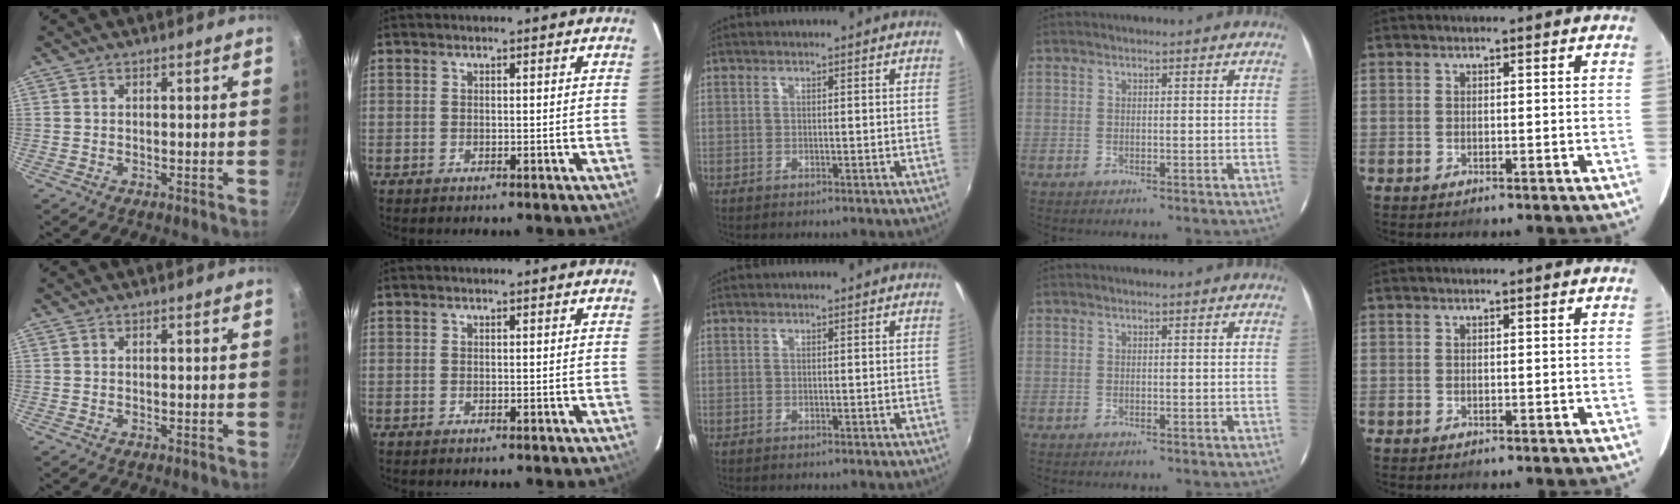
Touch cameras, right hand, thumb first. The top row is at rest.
{}